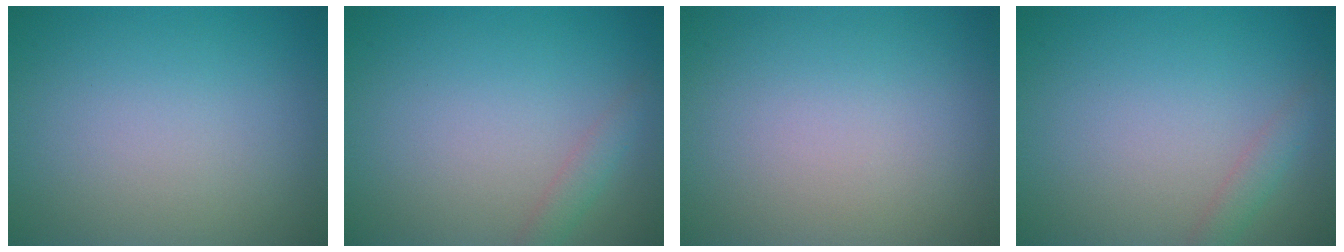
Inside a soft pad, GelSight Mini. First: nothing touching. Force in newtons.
{"total": 1.4, "press": 1.4, "slide": 0.0}
{"total": 0.0}
{"total": 1.4, "press": 1.4, "slide": 0.0}